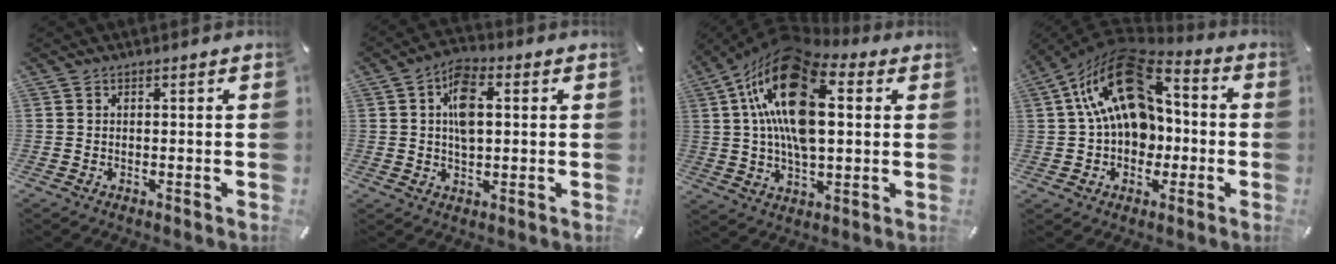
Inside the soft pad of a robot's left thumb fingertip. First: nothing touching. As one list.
[{"total": 8.4, "force": [1.5, 4.8, 6.7], "torque": [-0.115, 0.003, 0.023]}, {"total": 21.8, "force": [5.9, 12.3, 17.1], "torque": [-0.335, -0.009, 0.092]}, {"total": 21.2, "force": [4.4, 15.1, 14.3], "torque": [-0.249, -0.016, 0.077]}]